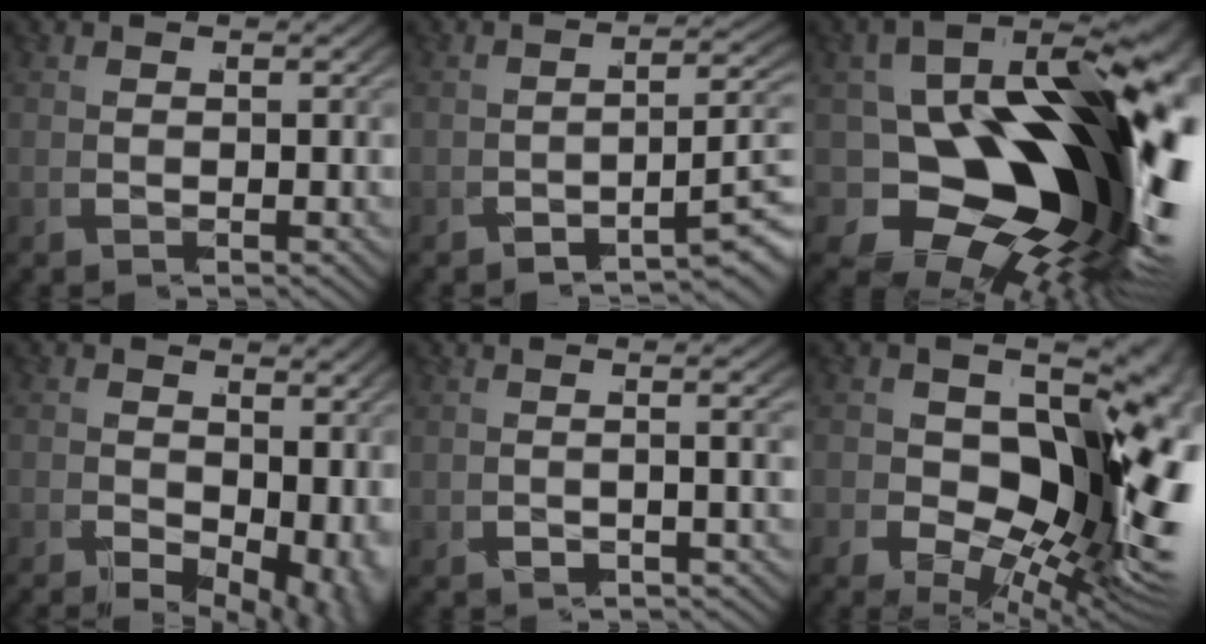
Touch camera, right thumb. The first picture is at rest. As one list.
[{"total": 4.3, "force": [-2.7, 1.4, 3.1], "torque": [-0.046, 0.000, -0.046]}, {"total": 27.6, "force": [-4.3, 16.3, 21.9], "torque": [-0.348, -0.075, -0.032]}, {"total": 6.6, "force": [-0.9, 4.2, 5.0], "torque": [-0.084, -0.042, 0.005]}, {"total": 3.1, "force": [1.0, 0.4, 3.0], "torque": [-0.032, 0.010, 0.017]}, {"total": 15.8, "force": [-1.6, 9.6, 12.5], "torque": [-0.221, -0.077, 0.011]}]